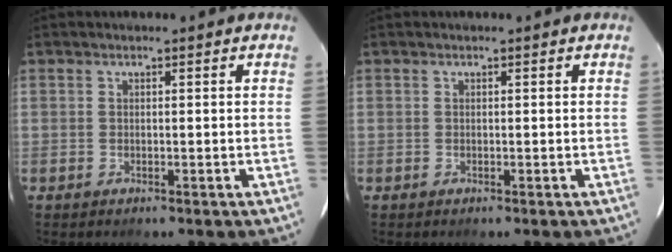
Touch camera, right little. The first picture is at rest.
{"total": 0.0}